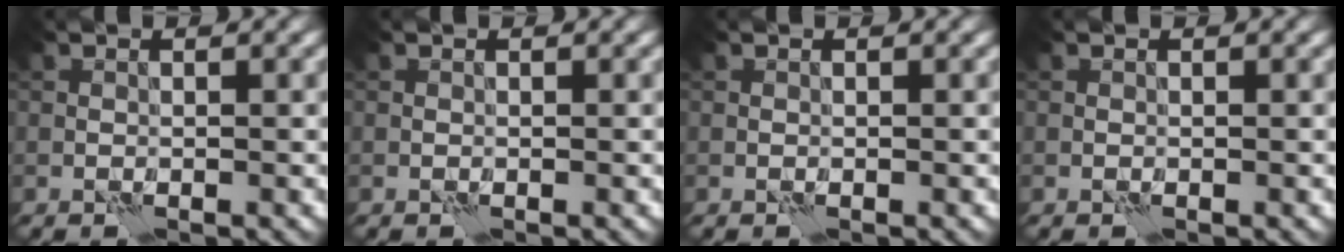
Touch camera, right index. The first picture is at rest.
{"total": 0.0}
{"total": 0.0}
{"total": 0.0}